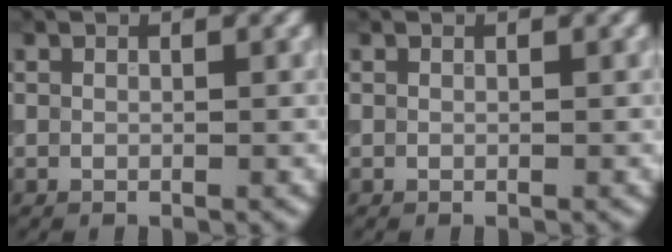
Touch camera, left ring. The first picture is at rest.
{"total": 0.0}